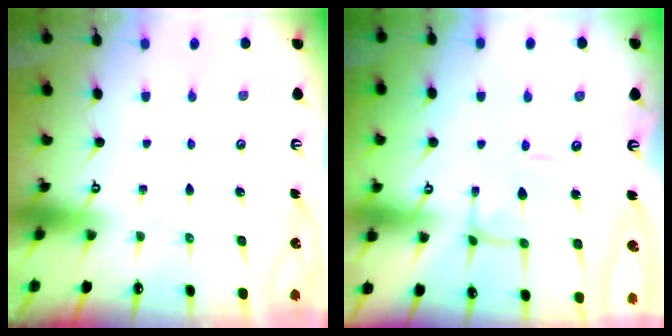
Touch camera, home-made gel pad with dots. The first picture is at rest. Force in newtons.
{"total": 0.5, "press": 0.3, "slide": 0.4}